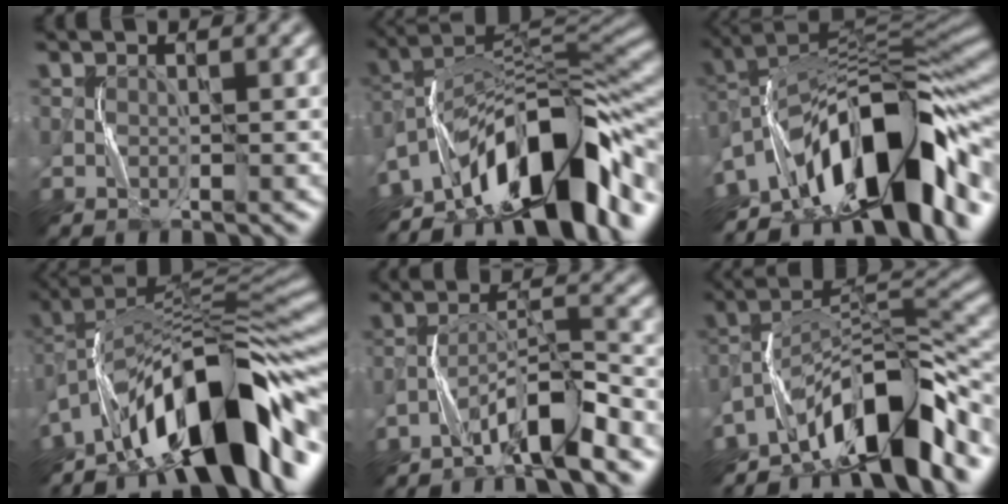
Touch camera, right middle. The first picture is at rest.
{"total": 13.4, "force": [-8.4, 4.6, 9.4], "torque": [-0.125, 0.030, -0.159]}
{"total": 14.6, "force": [-8.0, 5.7, 10.8], "torque": [-0.155, 0.030, -0.150]}
{"total": 13.7, "force": [-7.2, 4.6, 10.8], "torque": [-0.156, 0.033, -0.127]}
{"total": 5.4, "force": [-4.0, 0.7, 3.6], "torque": [-0.061, 0.014, -0.075]}
{"total": 11.0, "force": [-7.5, 3.4, 7.2], "torque": [-0.102, 0.014, -0.144]}